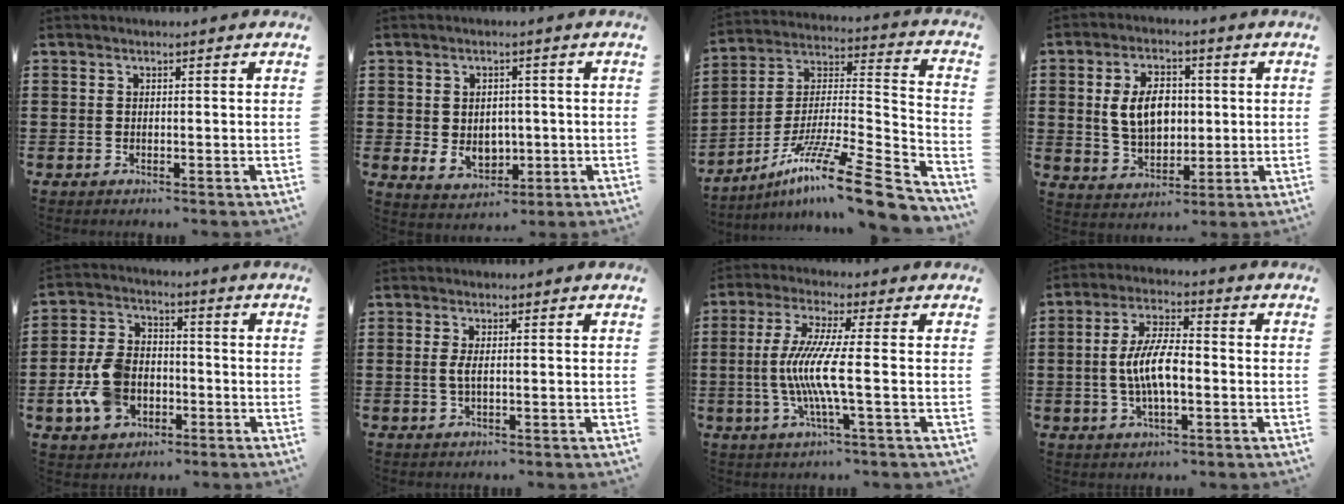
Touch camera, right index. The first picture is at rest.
{"total": 4.2, "force": [0.1, 3.4, 2.4], "torque": [-0.039, 0.003, -0.002]}
{"total": 15.2, "force": [-11.2, 1.1, 10.2], "torque": [-0.172, 0.018, -0.202]}
{"total": 7.7, "force": [0.7, 5.1, 5.7], "torque": [-0.120, 0.006, 0.005]}
{"total": 9.2, "force": [-2.5, 6.4, 6.2], "torque": [-0.157, 0.007, -0.049]}
{"total": 1.7, "force": [-0.1, 0.2, 1.7], "torque": [-0.041, -0.006, -0.004]}
{"total": 9.1, "force": [-1.5, -0.1, 8.9], "torque": [-0.192, -0.022, -0.040]}
{"total": 7.9, "force": [-1.0, 2.7, 7.3], "torque": [-0.156, -0.003, -0.025]}